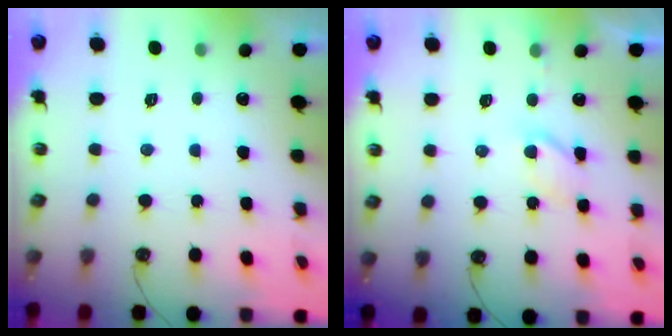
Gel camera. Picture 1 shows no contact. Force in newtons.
{"total": 4.2, "press": 4.2, "slide": 0.8}